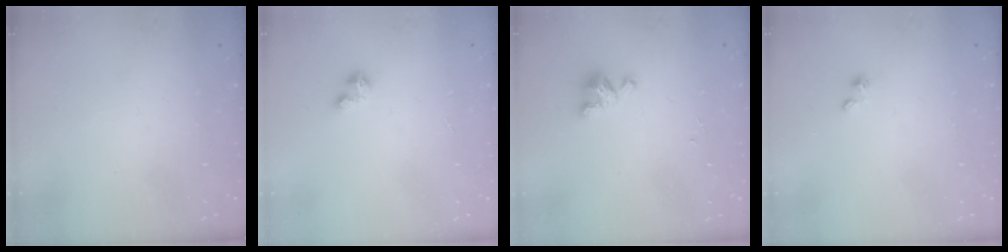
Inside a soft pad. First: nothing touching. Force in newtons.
{"total": 1.7, "press": 1.7, "slide": 0.4}
{"total": 3.6, "press": 3.6, "slide": 0.3}
{"total": 1.5, "press": 1.5, "slide": 0.0}